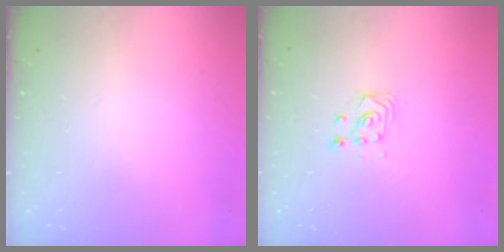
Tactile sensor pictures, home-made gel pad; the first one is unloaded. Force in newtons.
{"total": 2.9, "press": 2.9, "slide": 0.6}